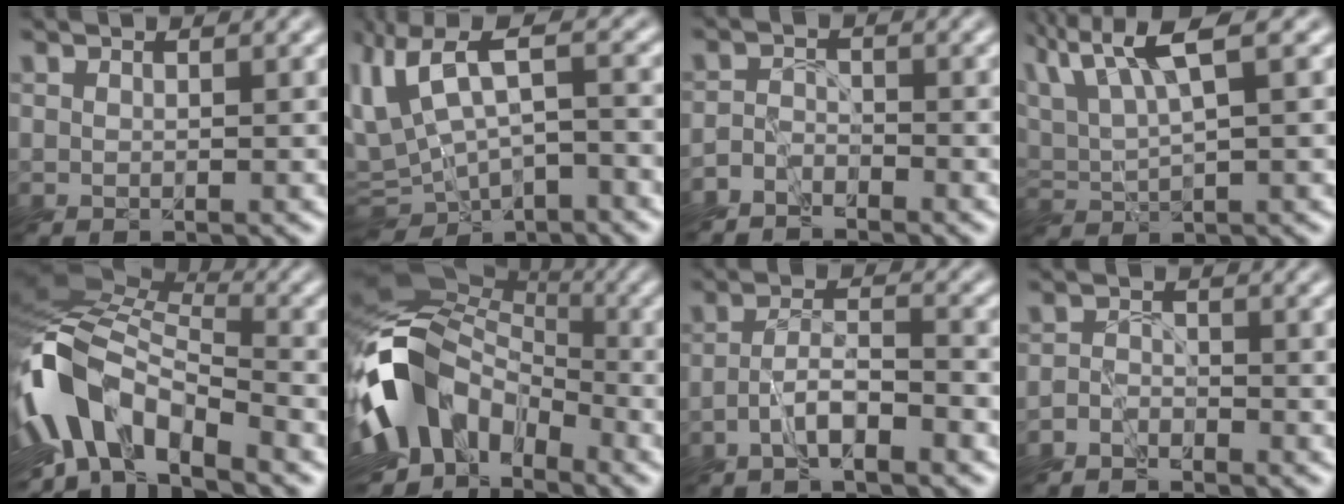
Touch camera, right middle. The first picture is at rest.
{"total": 8.0, "force": [-1.9, 4.6, 6.3], "torque": [-0.136, -0.002, -0.027]}
{"total": 2.9, "force": [-2.7, 0.9, 0.3], "torque": [0.007, 0.000, -0.069]}
{"total": 6.4, "force": [3.7, 1.3, 5.1], "torque": [-0.096, 0.021, 0.065]}
{"total": 10.7, "force": [-5.9, 4.7, 7.5], "torque": [-0.140, 0.009, -0.129]}
{"total": 12.7, "force": [-5.2, 8.6, 7.7], "torque": [-0.145, 0.002, -0.121]}
{"total": 3.7, "force": [-2.7, 0.6, 2.4], "torque": [-0.046, 0.005, -0.059]}
{"total": 2.5, "force": [-2.3, 0.8, 0.2], "torque": [0.008, 0.000, -0.059]}